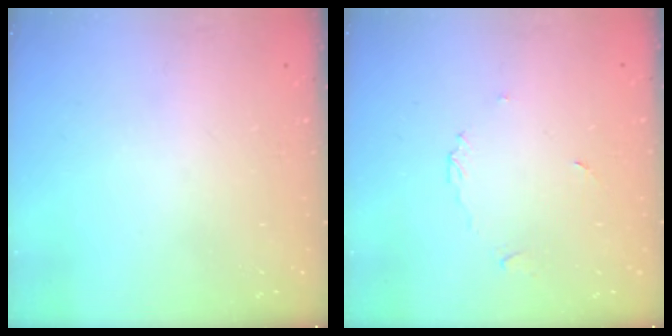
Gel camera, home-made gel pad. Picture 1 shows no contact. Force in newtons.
{"total": 3.9, "press": 3.8, "slide": 0.5}